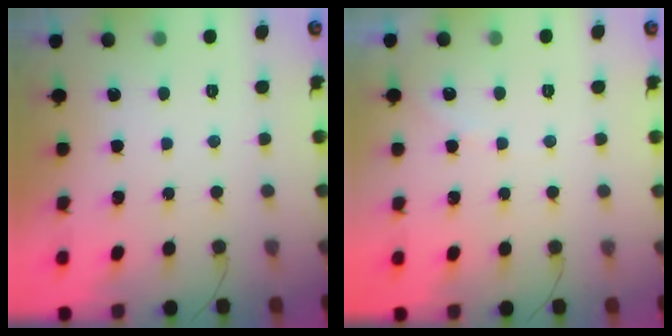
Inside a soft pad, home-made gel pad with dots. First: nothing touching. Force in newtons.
{"total": 3.4, "press": 3.3, "slide": 0.6}